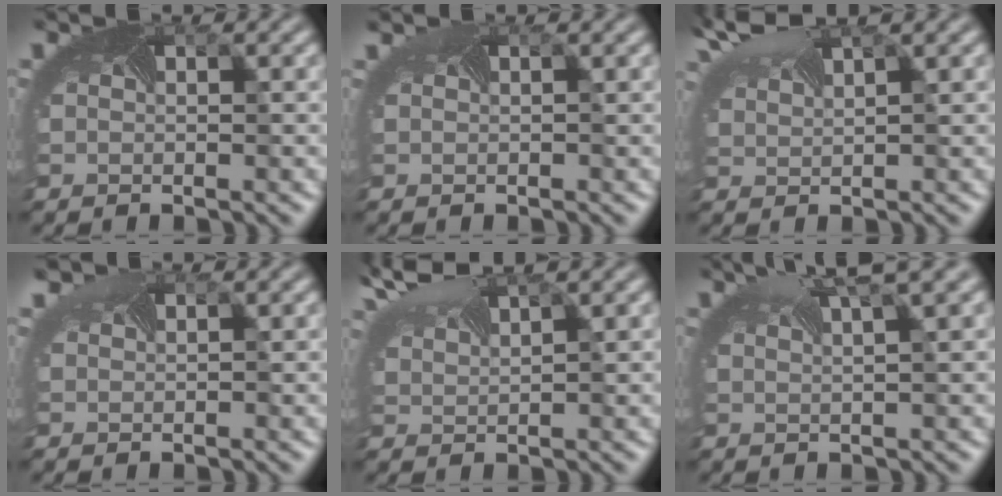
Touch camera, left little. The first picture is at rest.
{"total": 0.9, "force": [0.6, 0.5, 0.5], "torque": [-0.011, 0.006, 0.001]}
{"total": 4.6, "force": [3.4, 1.2, 2.9], "torque": [-0.079, 0.021, 0.066]}
{"total": 1.3, "force": [1.3, 0.4, 0.2], "torque": [-0.014, 0.009, 0.016]}
{"total": 5.2, "force": [3.9, 1.4, 3.1], "torque": [-0.085, 0.022, 0.073]}
{"total": 4.4, "force": [3.3, 0.4, 3.0], "torque": [-0.046, 0.023, 0.046]}